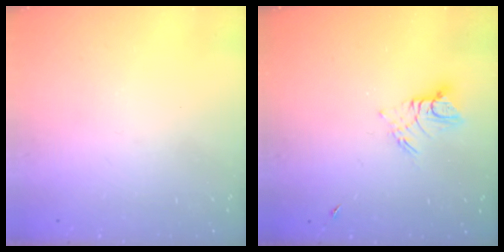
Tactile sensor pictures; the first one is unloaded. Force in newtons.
{"total": 7.3, "press": 7.3, "slide": 0.6}